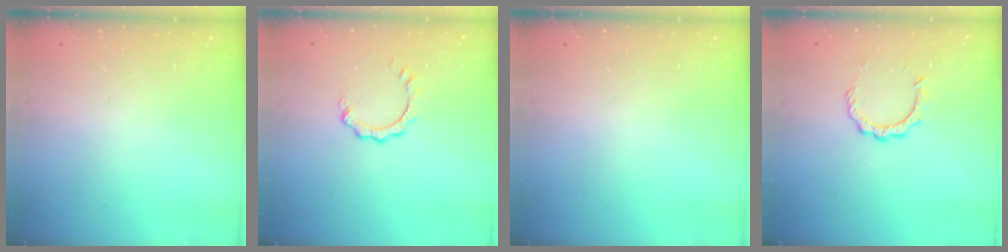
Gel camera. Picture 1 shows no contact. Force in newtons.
{"total": 3.3, "press": 3.3, "slide": 0.3}
{"total": 0.0}
{"total": 5.5, "press": 5.5, "slide": 0.3}